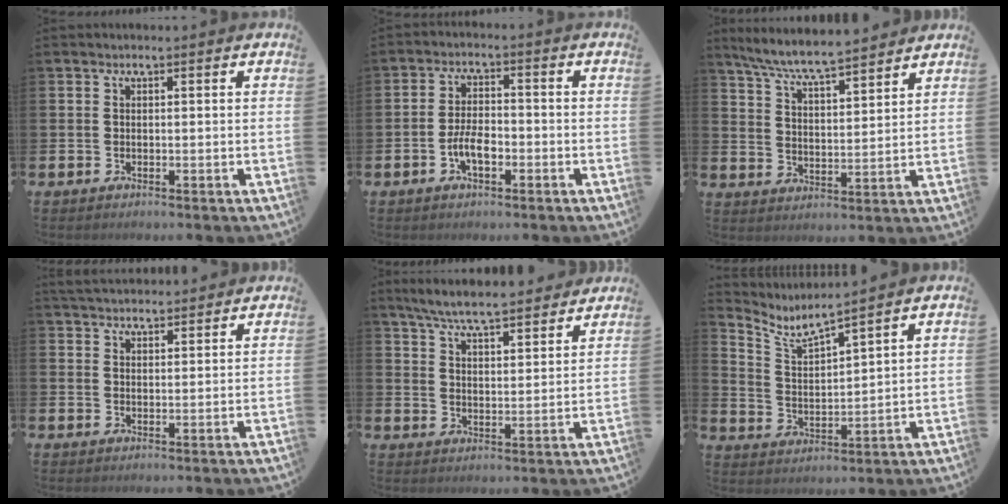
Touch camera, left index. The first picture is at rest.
{"total": 4.1, "force": [-1.4, 1.9, 3.4], "torque": [-0.062, 0.004, -0.029]}
{"total": 7.1, "force": [6.7, 0.2, 2.2], "torque": [-0.068, -0.039, 0.119]}
{"total": 3.5, "force": [3.4, 0.6, 0.3], "torque": [-0.012, -0.015, 0.064]}
{"total": 6.7, "force": [6.4, 0.5, 2.0], "torque": [-0.063, -0.033, 0.114]}
{"total": 5.0, "force": [4.8, 0.0, 1.5], "torque": [-0.053, -0.043, 0.076]}